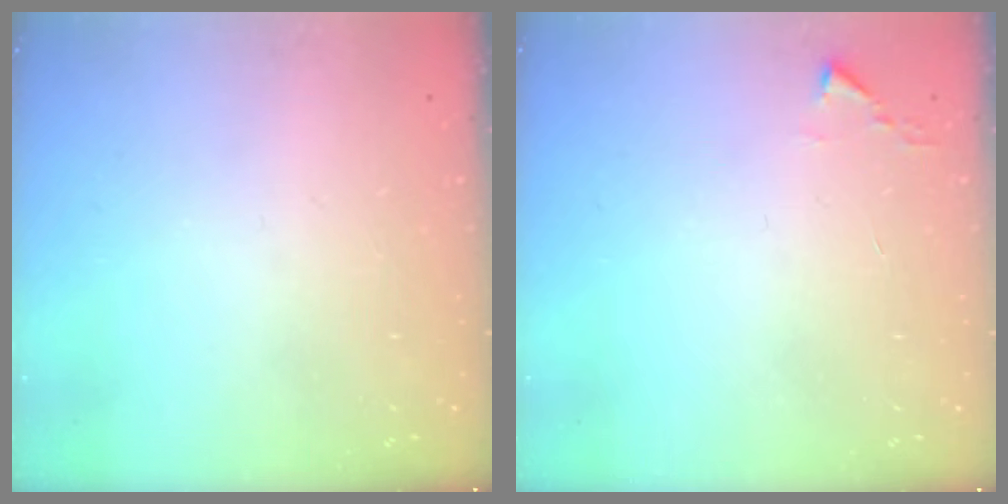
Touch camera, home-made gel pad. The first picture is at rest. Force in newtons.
{"total": 2.4, "press": 2.4, "slide": 0.3}